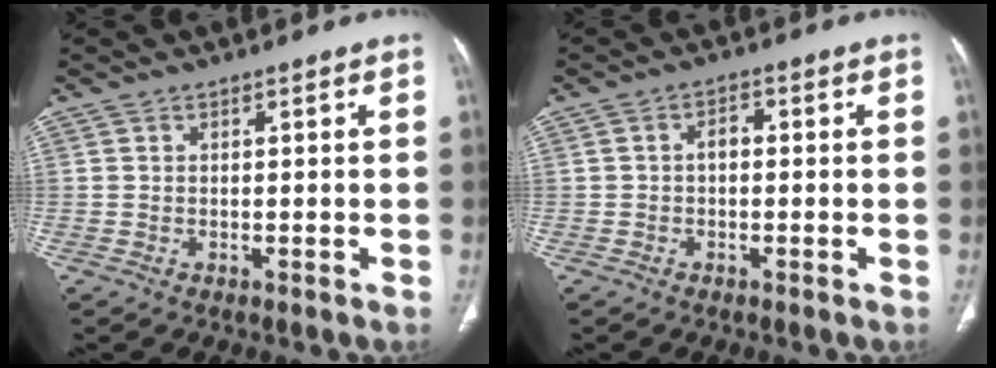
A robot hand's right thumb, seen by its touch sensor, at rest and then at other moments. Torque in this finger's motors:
{"motor_torque": [-0.07, 0.19, 0.48, 0.08, -0.02]}